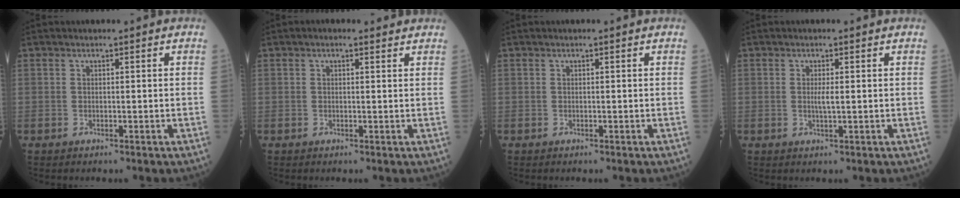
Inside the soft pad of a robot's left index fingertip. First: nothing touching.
{"total": 1.1, "force": [0.7, 0.6, 0.7], "torque": [-0.018, 0.007, 0.007]}
{"total": 0.0}
{"total": 1.5, "force": [-0.1, 0.0, 1.5], "torque": [-0.035, -0.006, -0.002]}